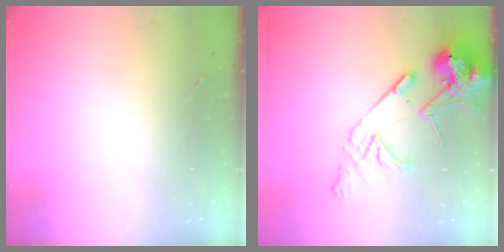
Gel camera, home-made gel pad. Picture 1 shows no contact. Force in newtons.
{"total": 15.7, "press": 15.5, "slide": 2.3}